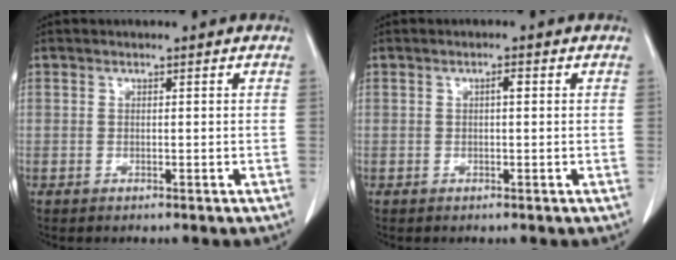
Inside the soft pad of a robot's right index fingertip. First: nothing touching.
{"total": 1.1, "force": [0.2, 0.2, 1.0], "torque": [-0.016, 0.003, 0.001]}